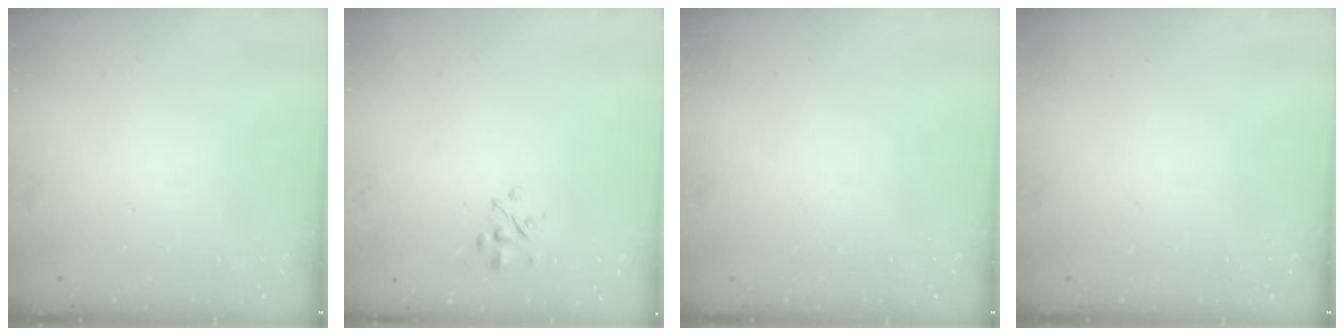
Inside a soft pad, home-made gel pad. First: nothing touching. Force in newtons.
{"total": 2.5, "press": 2.4, "slide": 0.8}
{"total": 0.0}
{"total": 0.0}